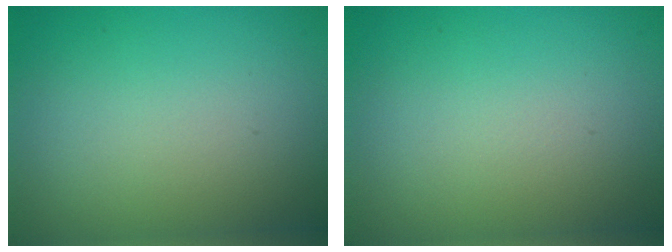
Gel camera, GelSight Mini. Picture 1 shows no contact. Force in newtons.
{"total": 0.0}